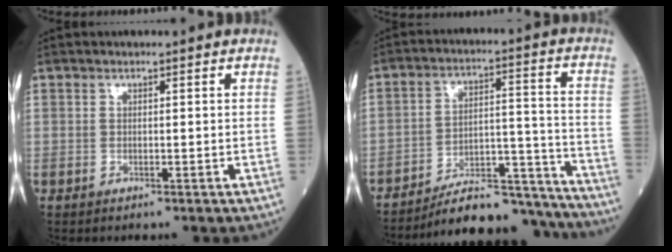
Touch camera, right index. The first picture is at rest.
{"total": 17.8, "force": [-17.1, 2.4, 4.3], "torque": [-0.062, 0.033, -0.254]}